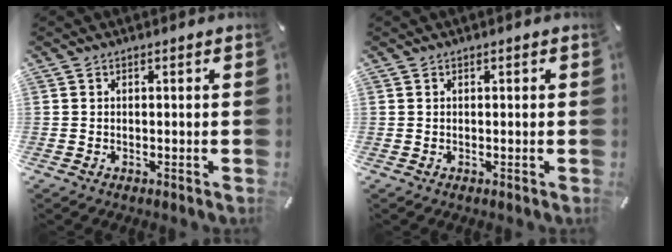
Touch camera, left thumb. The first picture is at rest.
{"total": 0.0}